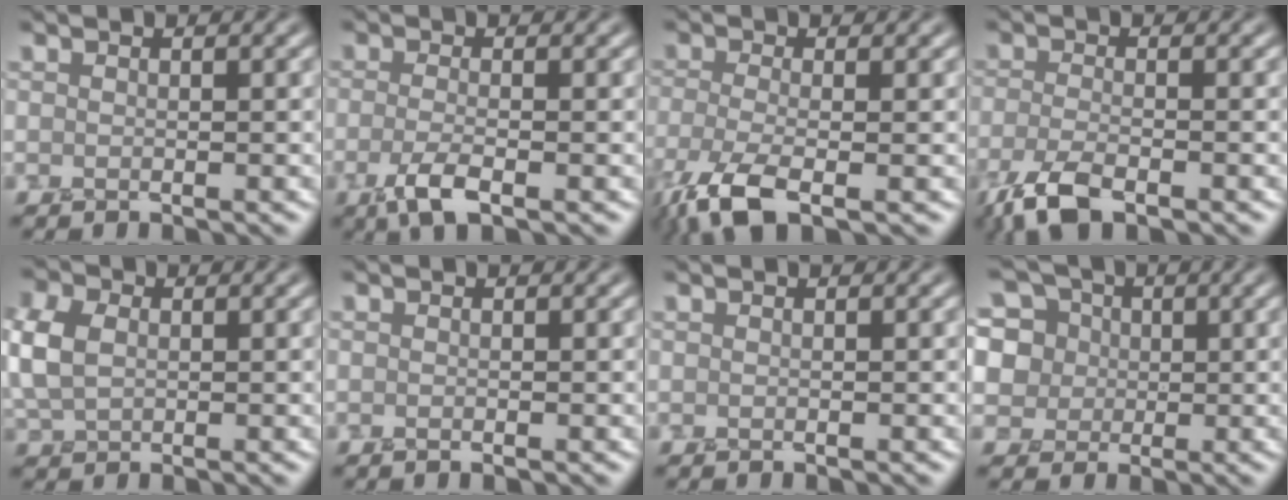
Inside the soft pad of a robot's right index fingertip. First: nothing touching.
{"total": 2.7, "force": [-1.2, 0.9, 2.2], "torque": [-0.047, 0.001, -0.028]}
{"total": 5.4, "force": [-3.2, 1.9, 3.9], "torque": [-0.091, -0.009, -0.068]}
{"total": 4.3, "force": [-3.2, 1.2, 2.5], "torque": [-0.062, -0.005, -0.068]}
{"total": 3.4, "force": [0.9, 2.7, 1.9], "torque": [-0.058, 0.013, 0.016]}
{"total": 0.0}
{"total": 0.0}
{"total": 11.6, "force": [5.2, 9.5, 4.1], "torque": [-0.102, 0.061, 0.073]}